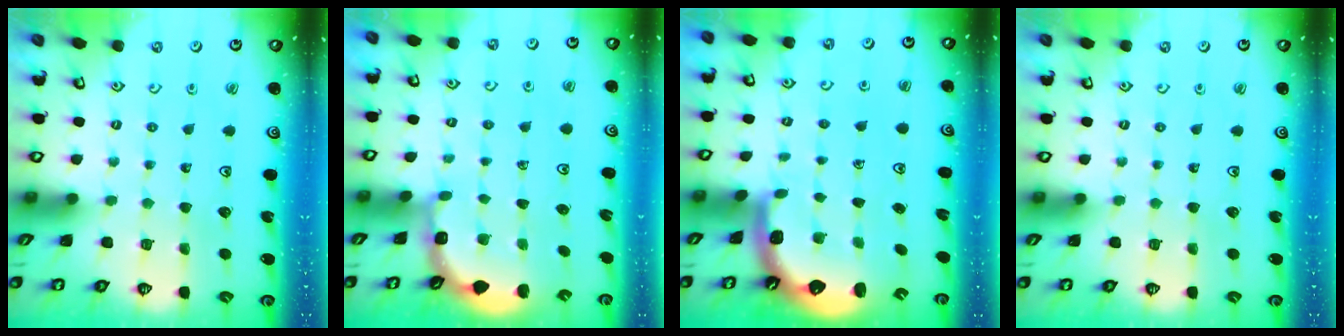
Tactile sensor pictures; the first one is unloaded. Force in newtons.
{"total": 1.9, "press": 1.9, "slide": 0.3}
{"total": 1.6, "press": 1.5, "slide": 0.6}
{"total": 0.0}